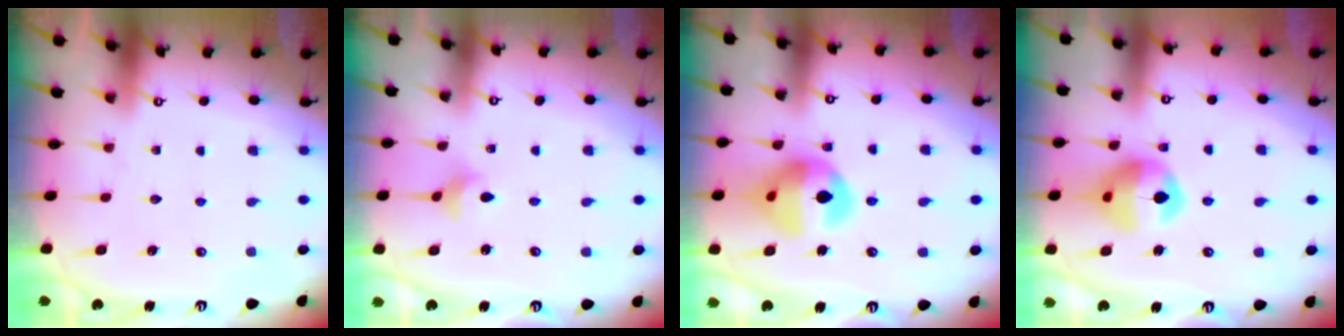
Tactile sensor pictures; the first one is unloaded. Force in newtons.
{"total": 2.7, "press": 2.6, "slide": 0.6}
{"total": 14.8, "press": 14.0, "slide": 4.8}
{"total": 13.2, "press": 13.1, "slide": 1.7}